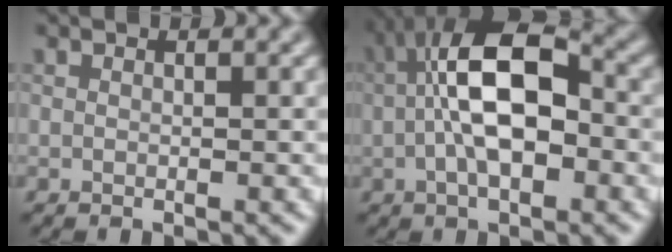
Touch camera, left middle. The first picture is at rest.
{"total": 8.5, "force": [-0.4, 4.0, 7.5], "torque": [-0.136, 0.024, -0.010]}